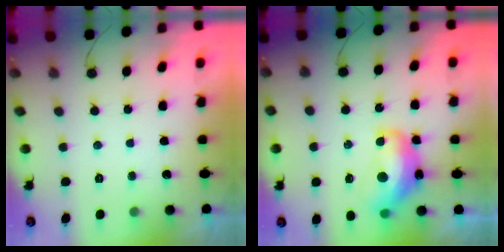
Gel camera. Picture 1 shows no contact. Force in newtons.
{"total": 13.4, "press": 13.3, "slide": 1.4}